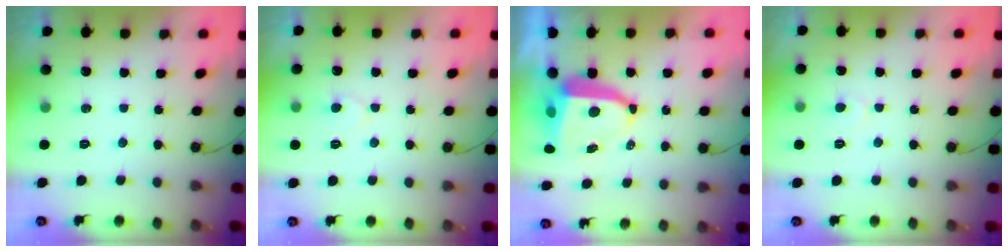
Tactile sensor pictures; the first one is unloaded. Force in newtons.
{"total": 5.1, "press": 5.1, "slide": 0.4}
{"total": 8.2, "press": 8.2, "slide": 0.9}
{"total": 4.1, "press": 4.1, "slide": 0.4}